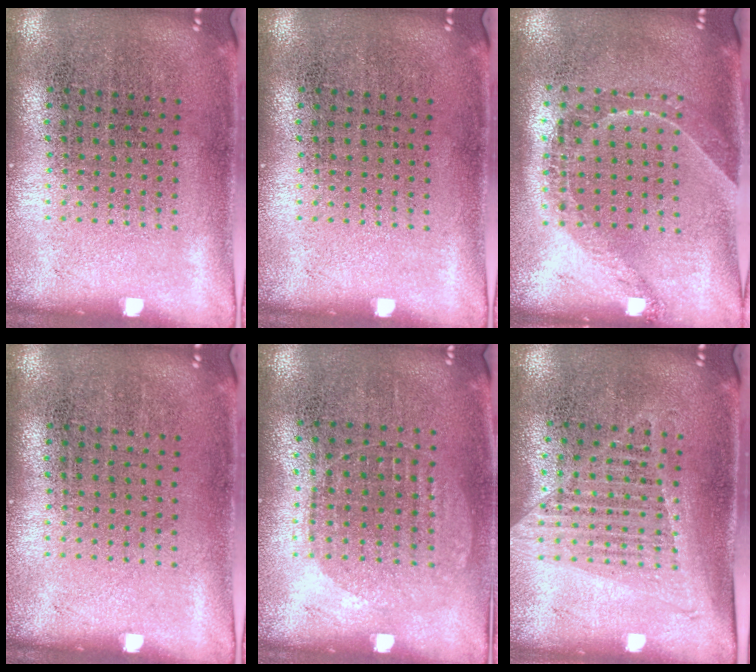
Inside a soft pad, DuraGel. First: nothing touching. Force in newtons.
{"total": 0.0}
{"total": 1.6, "press": 1.3, "slide": 1.0}
{"total": 0.0}
{"total": 0.6, "press": 0.5, "slide": 0.3}
{"total": 1.3, "press": 1.2, "slide": 0.6}